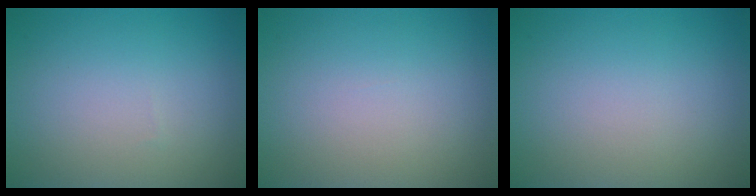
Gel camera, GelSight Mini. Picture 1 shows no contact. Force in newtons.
{"total": 0.0}
{"total": 0.0}